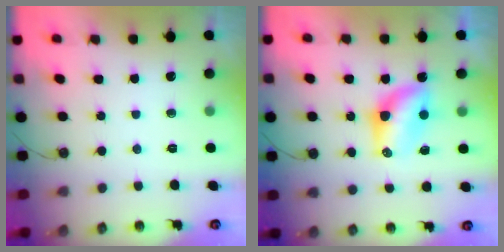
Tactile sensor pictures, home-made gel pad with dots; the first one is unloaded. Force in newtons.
{"total": 9.0, "press": 8.1, "slide": 4.0}